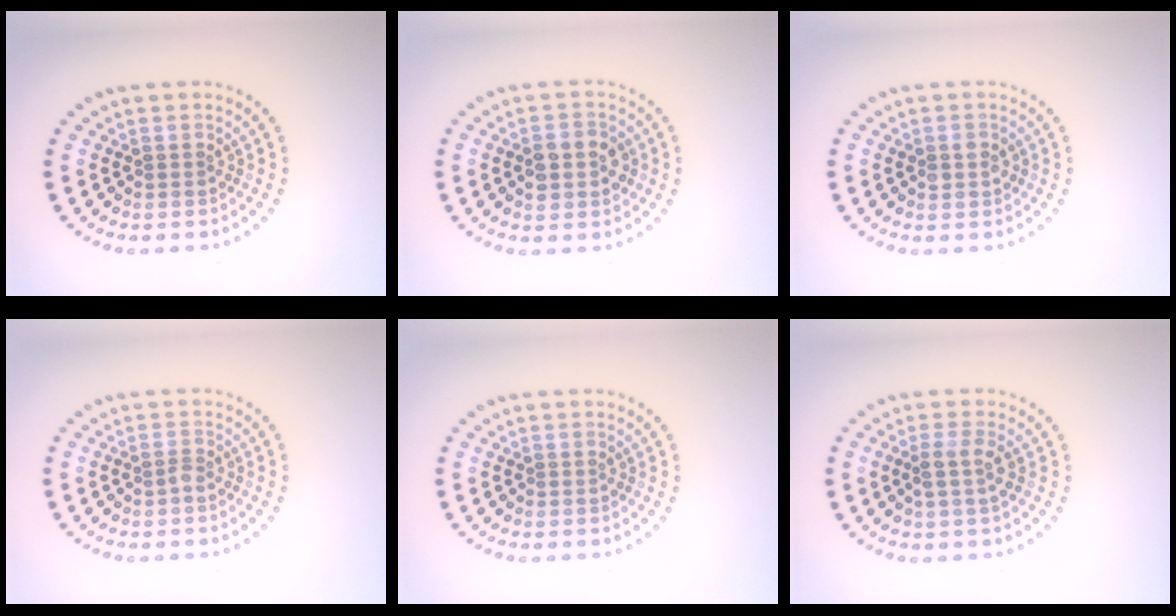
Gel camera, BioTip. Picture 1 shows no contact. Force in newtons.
{"total": 3.3, "press": 3.3, "slide": 0.2}
{"total": 1.3, "press": 1.3, "slide": 0.1}
{"total": 0.8, "press": 0.6, "slide": 0.6}
{"total": 0.0}
{"total": 2.0, "press": 1.6, "slide": 1.2}